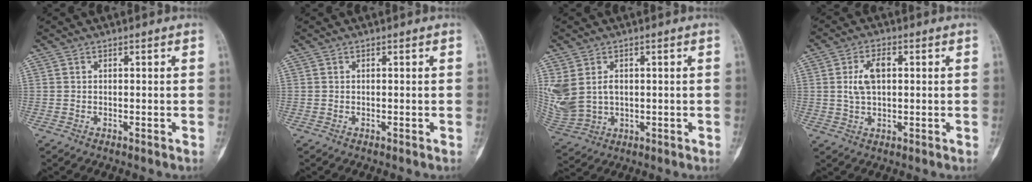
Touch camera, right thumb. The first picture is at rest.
{"total": 0.0}
{"total": 11.1, "force": [1.4, 8.4, 7.0], "torque": [-0.179, 0.000, 0.053]}
{"total": 5.9, "force": [1.0, 3.3, 4.8], "torque": [-0.093, 0.007, 0.018]}